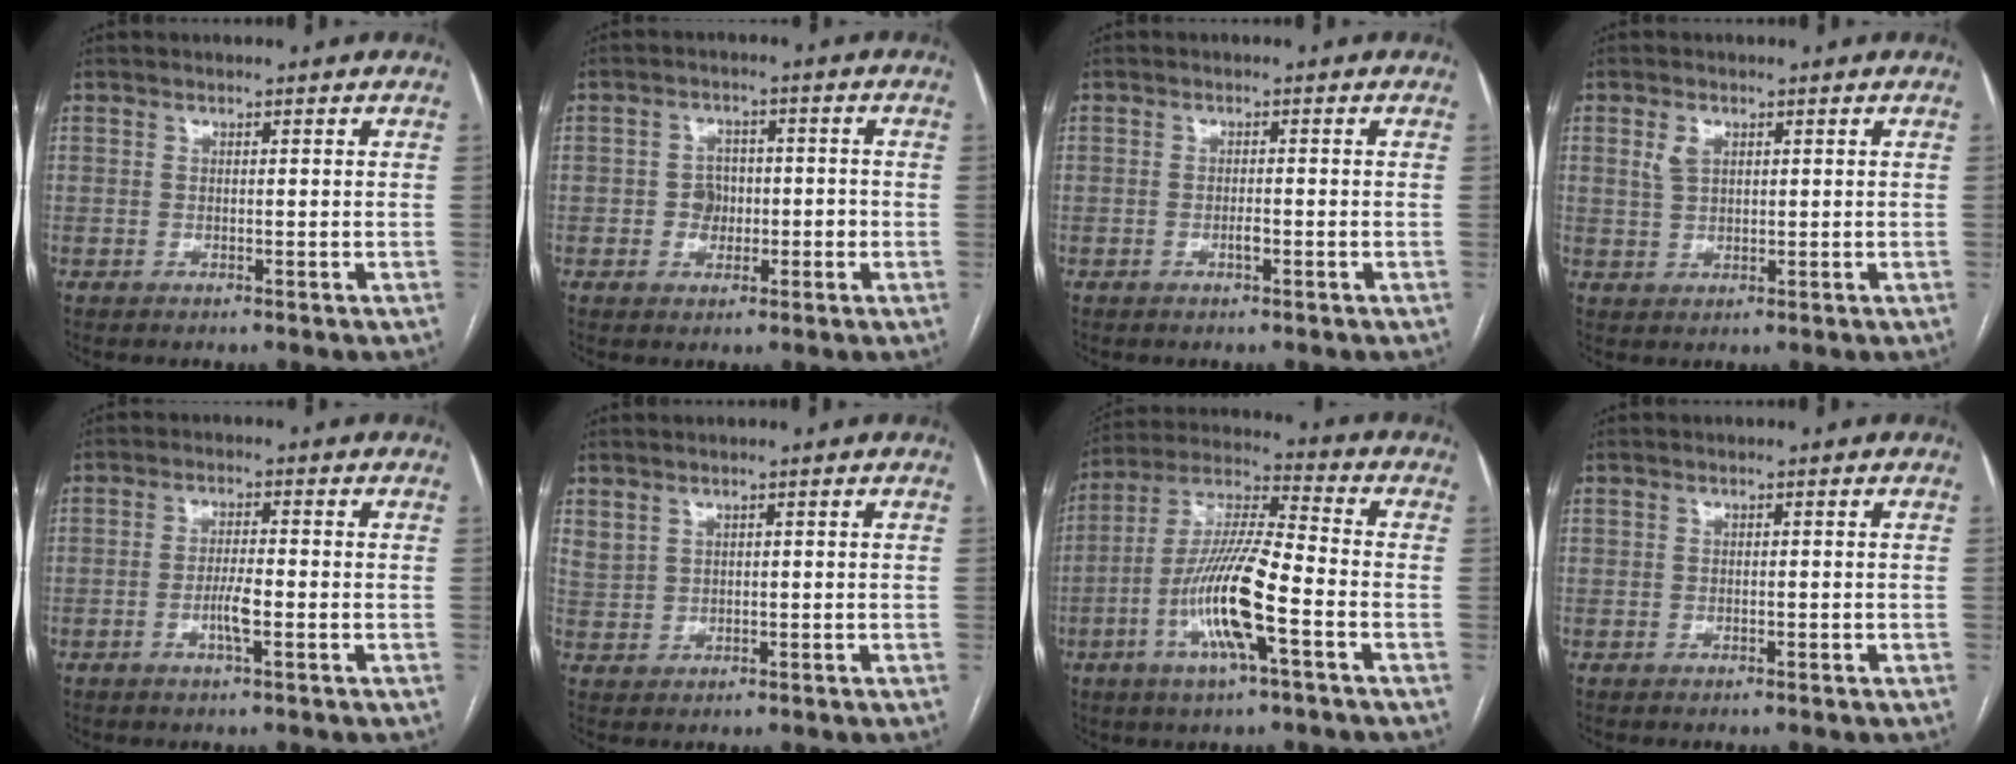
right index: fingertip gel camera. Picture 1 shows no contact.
{"total": 3.3, "force": [-0.3, 3.0, 1.2], "torque": [-0.010, 0.010, 0.000]}
{"total": 1.0, "force": [-0.4, 0.2, 0.9], "torque": [-0.020, 0.000, -0.007]}
{"total": 2.8, "force": [1.2, 1.7, 1.9], "torque": [-0.041, 0.007, 0.028]}
{"total": 3.4, "force": [-1.1, 0.2, 3.2], "torque": [-0.063, -0.001, -0.022]}
{"total": 2.4, "force": [1.8, 1.3, 0.6], "torque": [-0.014, 0.006, 0.043]}
{"total": 14.2, "force": [-4.6, 1.5, 13.4], "torque": [-0.269, -0.002, -0.088]}
{"total": 0.0}